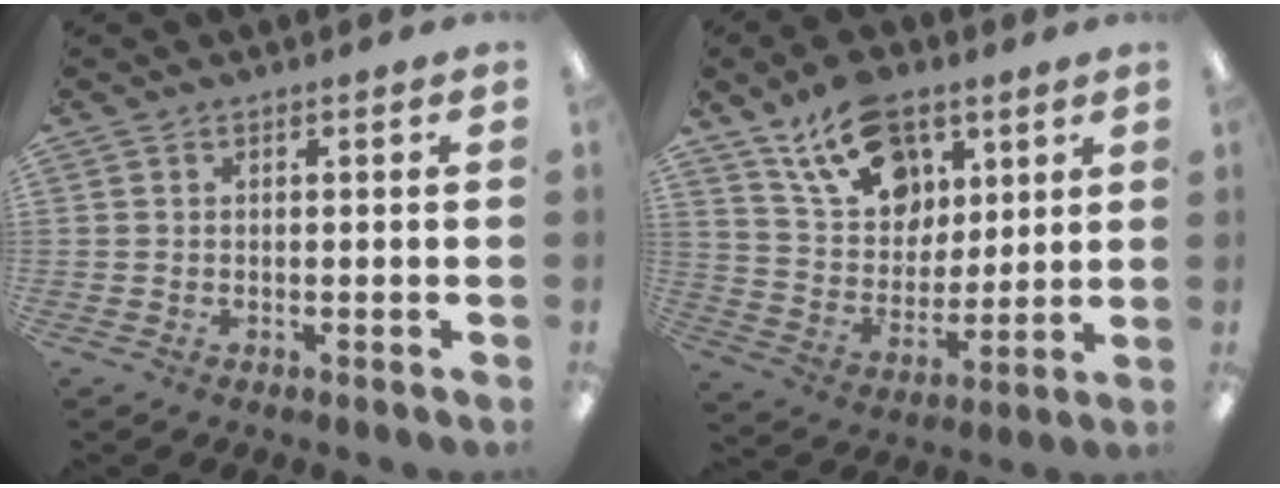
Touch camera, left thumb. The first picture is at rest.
{"total": 16.9, "force": [9.9, 11.1, 8.0], "torque": [-0.125, -0.045, 0.185]}